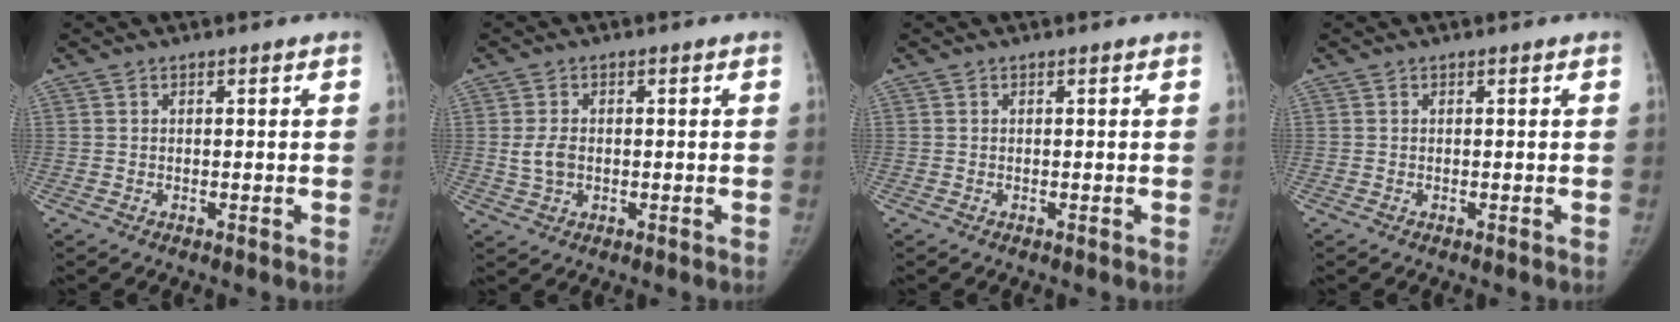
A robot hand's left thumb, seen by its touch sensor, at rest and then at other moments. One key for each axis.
{"total": 3.8, "fx": -0.2, "fy": 2.7, "fz": 2.6, "tx": -0.048, "ty": 0.003, "tz": 0.001}
{"total": 0.0}
{"total": 0.0}